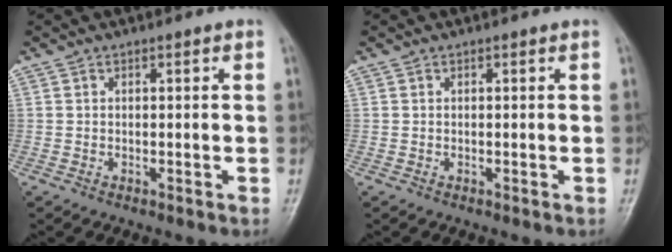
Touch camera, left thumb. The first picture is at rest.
{"total": 0.0}